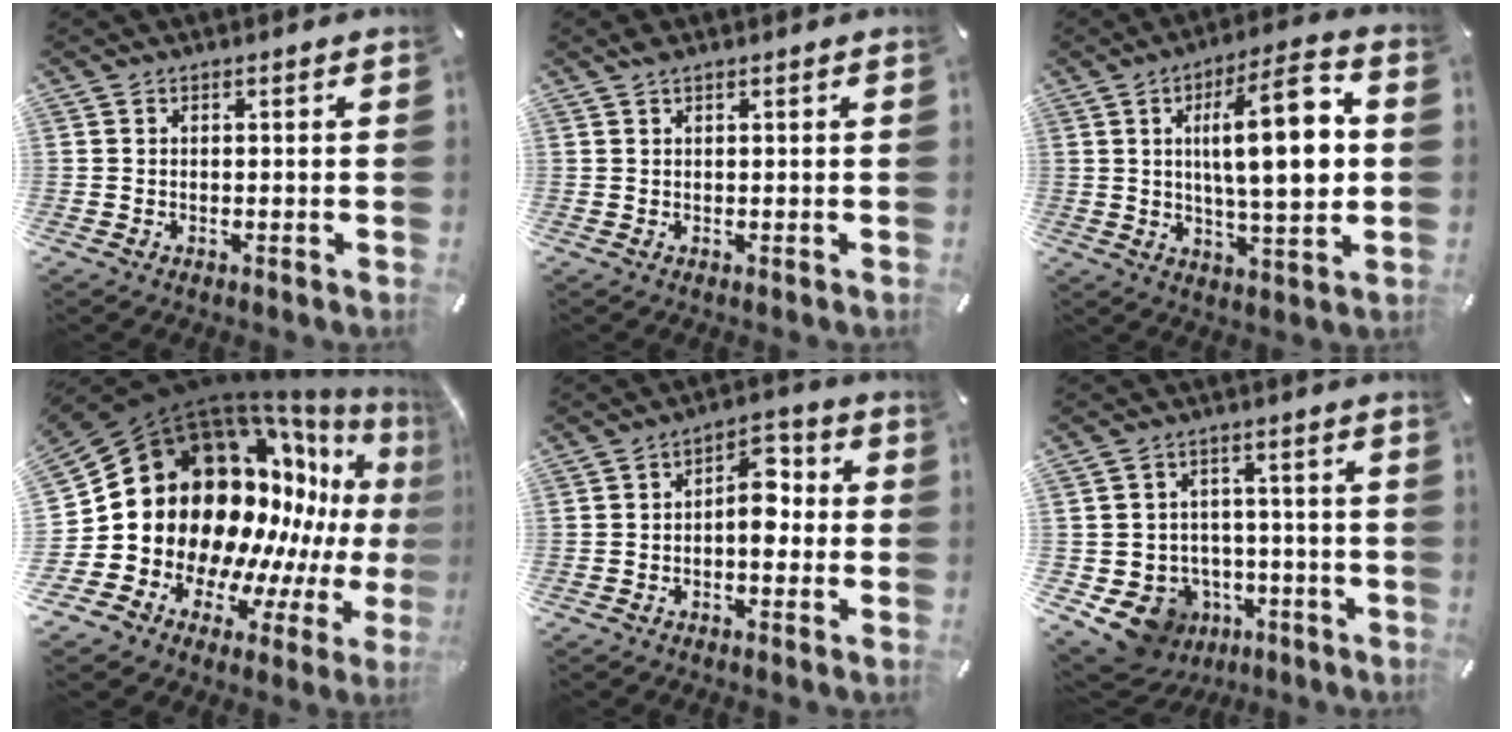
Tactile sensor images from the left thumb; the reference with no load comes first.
{"total": 1.2, "force": [0.7, 0.4, 0.8], "torque": [-0.017, 0.001, 0.012]}
{"total": 19.2, "force": [3.2, 6.1, 17.9], "torque": [-0.278, -0.005, 0.037]}
{"total": 25.6, "force": [4.6, 20.4, 14.8], "torque": [-0.207, -0.125, 0.151]}
{"total": 7.4, "force": [-0.9, 4.3, 5.9], "torque": [-0.085, 0.007, -0.020]}
{"total": 10.4, "force": [-4.7, 8.8, 2.9], "torque": [-0.048, 0.030, -0.073]}